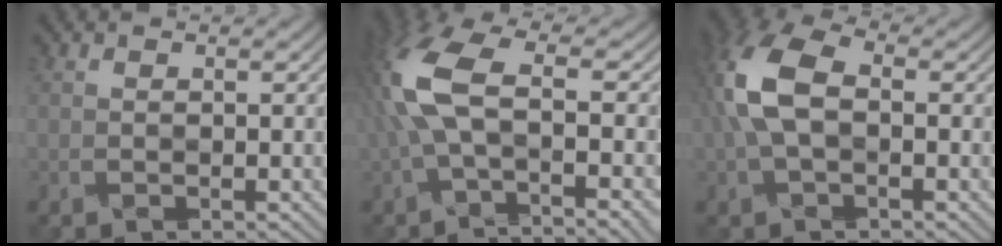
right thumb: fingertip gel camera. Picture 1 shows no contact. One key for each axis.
{"total": 12.1, "fx": -1.3, "fy": 4.3, "fz": 11.2, "tx": -0.272, "ty": 0.011, "tz": -0.027}
{"total": 8.2, "fx": 0.5, "fy": 4.8, "fz": 6.6, "tx": -0.178, "ty": 0.022, "tz": -0.004}